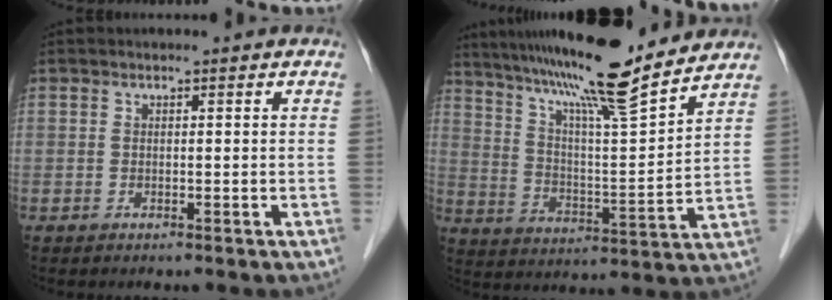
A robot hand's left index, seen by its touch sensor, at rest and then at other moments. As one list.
[{"total": 18.5, "force": [15.5, 0.2, 10.0], "torque": [-0.168, 0.013, 0.249]}]